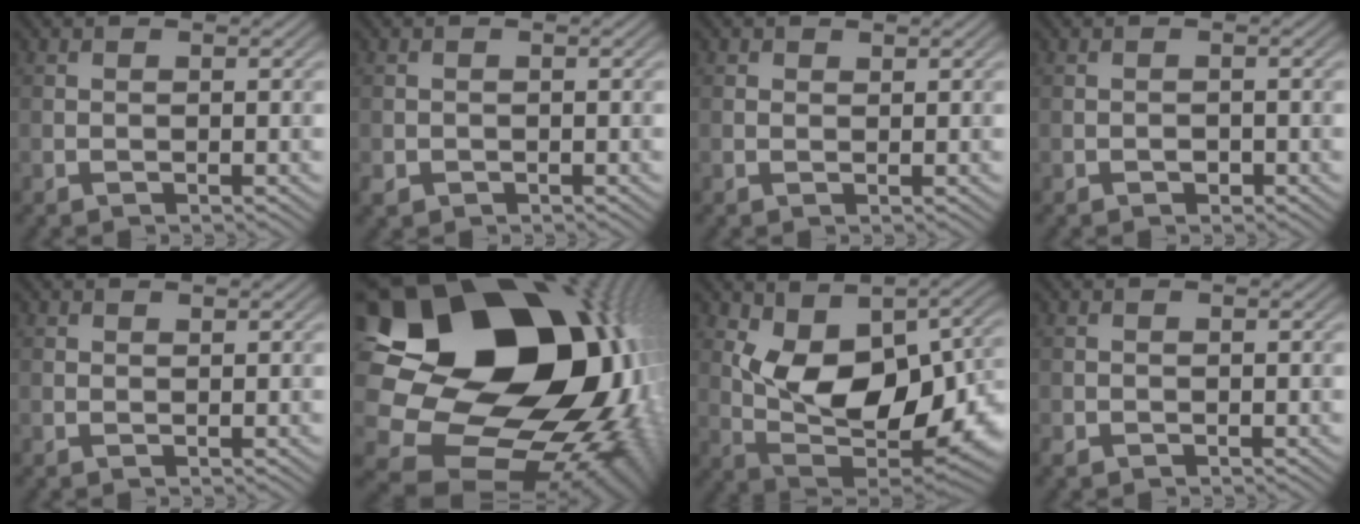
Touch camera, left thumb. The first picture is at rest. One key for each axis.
{"total": 1.5, "fx": -0.5, "fy": 1.3, "fz": 0.4, "tx": -0.009, "ty": -0.008, "tz": -0.013}
{"total": 0.8, "fx": 0.6, "fy": 0.5, "fz": 0.2, "tx": -0.003, "ty": 0.000, "tz": 0.010}
{"total": 1.0, "fx": -0.5, "fy": 0.7, "fz": 0.5, "tx": -0.006, "ty": 0.000, "tz": -0.009}
{"total": 0.5, "fx": 0.5, "fy": 0.2, "fz": 0.1, "tx": -0.001, "ty": 0.001, "tz": 0.010}
{"total": 23.3, "fx": 2.9, "fy": 18.3, "fz": 14.1, "tx": -0.287, "ty": -0.044, "tz": 0.069}
{"total": 13.5, "fx": 1.4, "fy": 7.3, "fz": 11.2, "tx": -0.179, "ty": -0.018, "tz": 0.027}
{"total": 1.1, "fx": -0.6, "fy": 0.9, "fz": 0.3, "tx": -0.008, "ty": -0.006, "tz": -0.014}